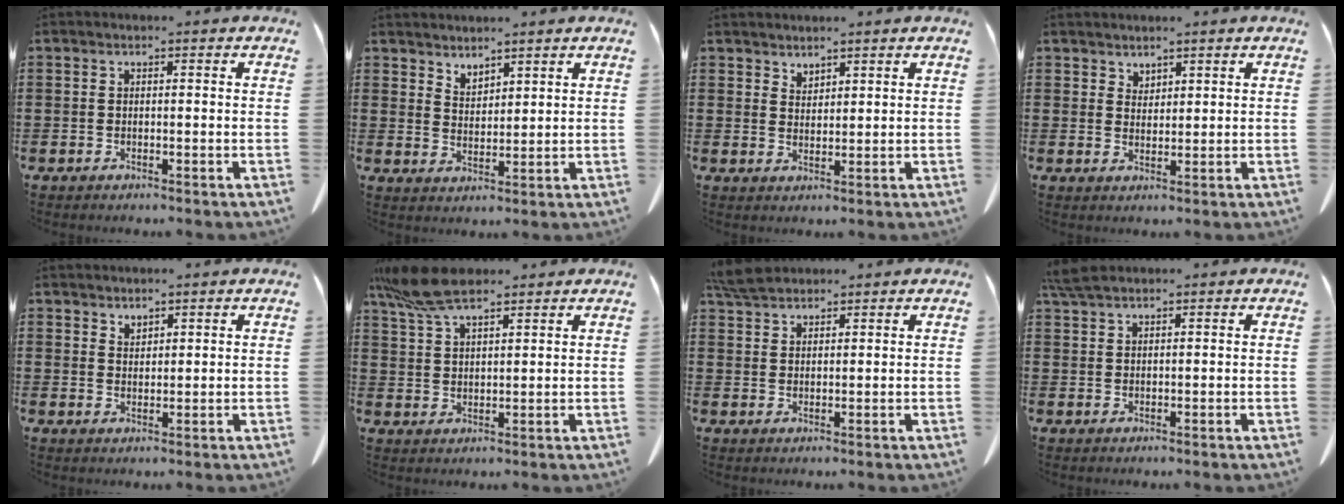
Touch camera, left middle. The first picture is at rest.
{"total": 2.9, "force": [2.9, 0.5, -0.3], "torque": [-0.003, -0.007, 0.055]}
{"total": 2.1, "force": [2.0, 0.3, -0.2], "torque": [0.000, -0.002, 0.040]}
{"total": 1.8, "force": [1.8, 0.5, -0.1], "torque": [-0.002, 0.001, 0.035]}
{"total": 1.8, "force": [1.8, 0.4, -0.1], "torque": [-0.002, 0.001, 0.035]}
{"total": 8.3, "force": [6.3, 2.3, 4.9], "torque": [-0.117, -0.007, 0.117]}
{"total": 4.4, "force": [3.9, 1.0, 1.7], "torque": [-0.044, -0.003, 0.075]}
{"total": 3.0, "force": [2.5, 0.6, 1.7], "torque": [-0.039, 0.003, 0.048]}